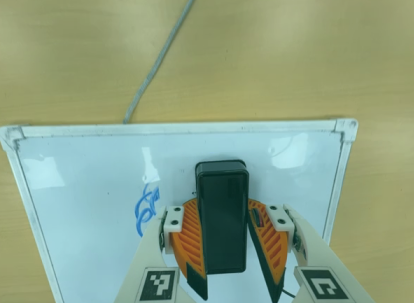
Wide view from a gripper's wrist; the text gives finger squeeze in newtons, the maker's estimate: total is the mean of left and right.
{"total": 10.4, "left": 12.0, "right": 8.7}